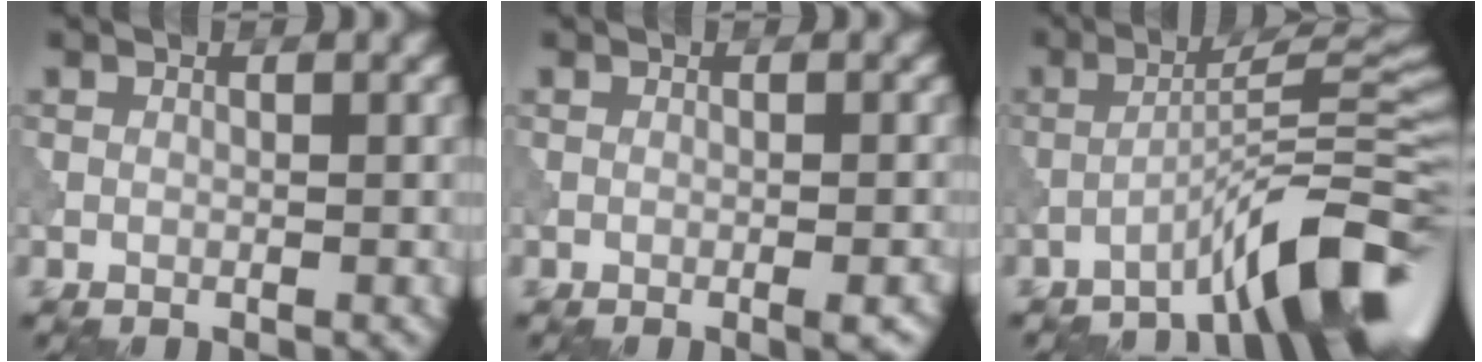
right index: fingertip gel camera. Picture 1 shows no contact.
{"total": 1.5, "force": [-0.7, 0.2, 1.3], "torque": [-0.016, 0.001, -0.010]}
{"total": 8.6, "force": [-5.4, 1.2, 6.6], "torque": [-0.086, 0.019, -0.094]}